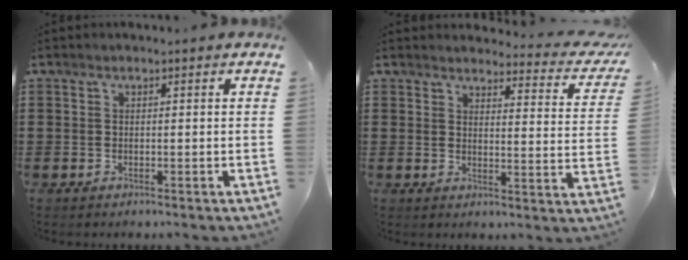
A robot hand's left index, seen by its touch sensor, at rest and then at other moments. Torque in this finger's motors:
{"motor_torque": [1.05, -1.09, 0.08, -0.02]}